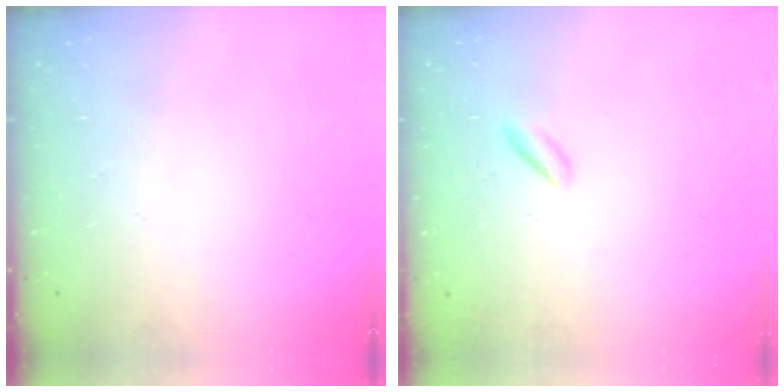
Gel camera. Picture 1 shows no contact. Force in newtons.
{"total": 2.8, "press": 2.6, "slide": 0.9}